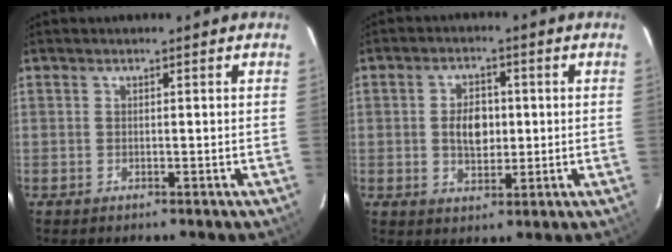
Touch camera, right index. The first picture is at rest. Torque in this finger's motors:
{"motor_torque": [0.44, 0.17, 0.37, 0.09]}